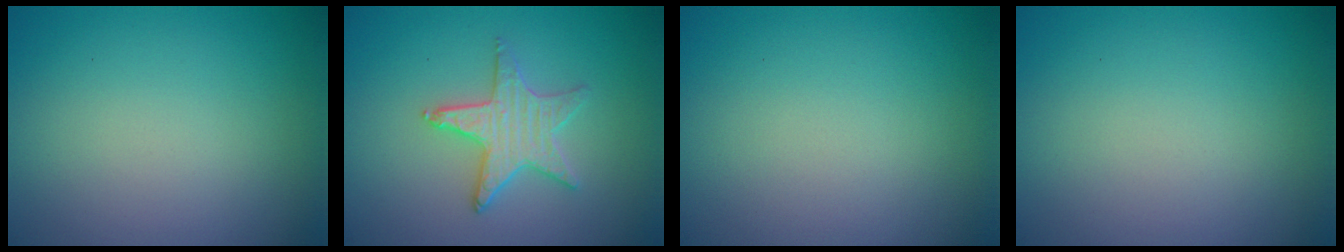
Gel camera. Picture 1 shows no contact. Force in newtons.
{"total": 3.0, "press": 3.0, "slide": 0.1}
{"total": 0.0}
{"total": 0.0}